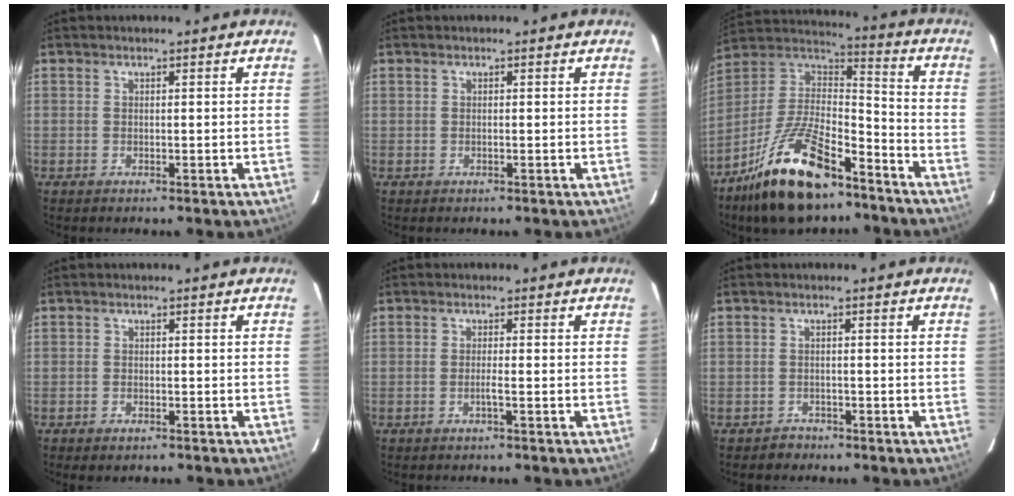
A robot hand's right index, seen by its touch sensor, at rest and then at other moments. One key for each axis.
{"total": 0.0}
{"total": 19.4, "fx": -13.1, "fy": 6.0, "fz": 12.9, "tx": -0.262, "ty": 0.006, "tz": -0.237}
{"total": 1.5, "fx": -1.1, "fy": 0.7, "fz": 0.8, "tx": -0.014, "ty": 0.001, "tz": -0.009}
{"total": 1.3, "fx": -0.5, "fy": -0.3, "fz": 1.2, "tx": -0.022, "ty": 0.000, "tz": -0.011}
{"total": 1.6, "fx": -1.2, "fy": 1.1, "fz": -0.4, "tx": 0.003, "ty": 0.005, "tz": -0.023}